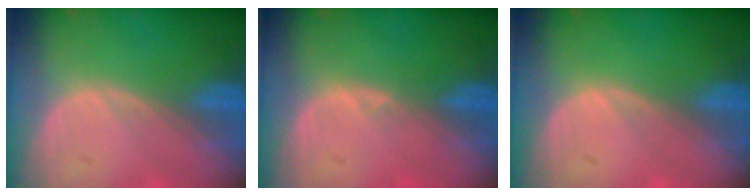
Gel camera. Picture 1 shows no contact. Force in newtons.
{"total": 0.6, "press": 0.5, "slide": 0.3}
{"total": 0.0}